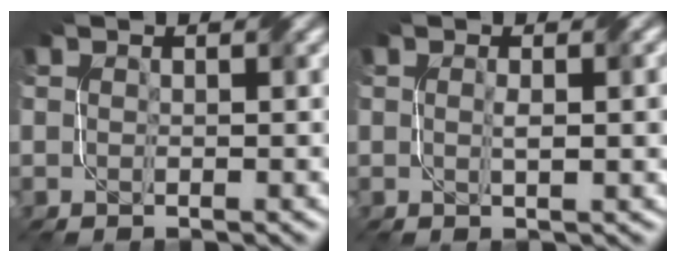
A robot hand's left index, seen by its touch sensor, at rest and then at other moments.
{"total": 2.1, "force": [0.1, 0.4, 2.1], "torque": [-0.033, 0.003, 0.001]}